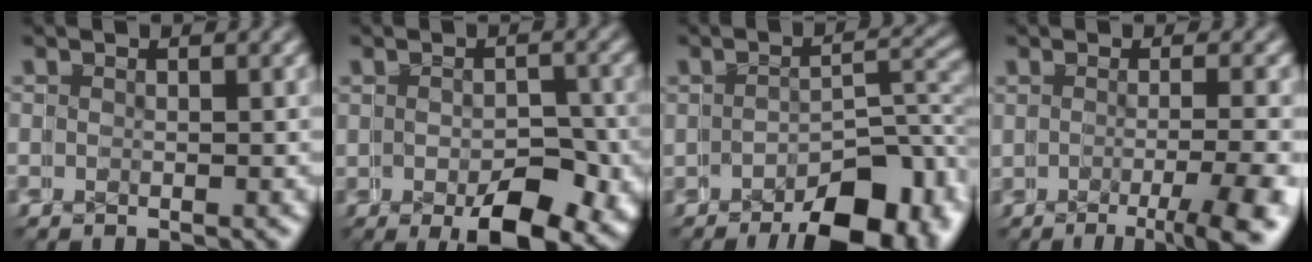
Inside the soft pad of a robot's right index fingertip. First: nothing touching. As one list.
[{"total": 4.8, "force": [-2.9, 1.6, 3.5], "torque": [-0.034, -0.014, -0.034]}, {"total": 7.0, "force": [-5.1, 2.5, 4.1], "torque": [-0.017, 0.008, -0.080]}, {"total": 5.9, "force": [-4.4, 1.8, 3.5], "torque": [-0.028, -0.008, -0.063]}]